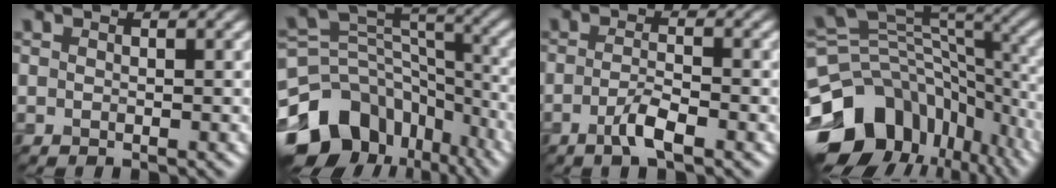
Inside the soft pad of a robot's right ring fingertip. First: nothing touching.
{"total": 11.9, "force": [-6.1, 8.9, 5.0], "torque": [-0.123, 0.017, -0.086]}
{"total": 2.2, "force": [-1.2, 0.3, 1.8], "torque": [-0.042, 0.009, -0.030]}
{"total": 13.3, "force": [-6.3, 9.5, 6.8], "torque": [-0.165, 0.000, -0.094]}